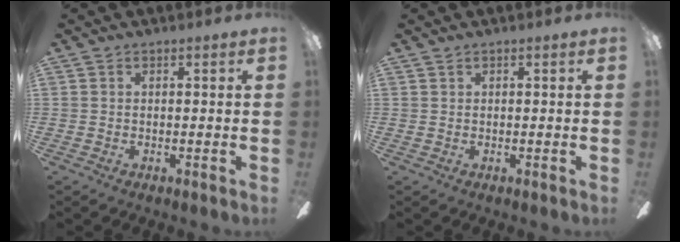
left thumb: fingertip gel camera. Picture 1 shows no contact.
{"total": 0.0}